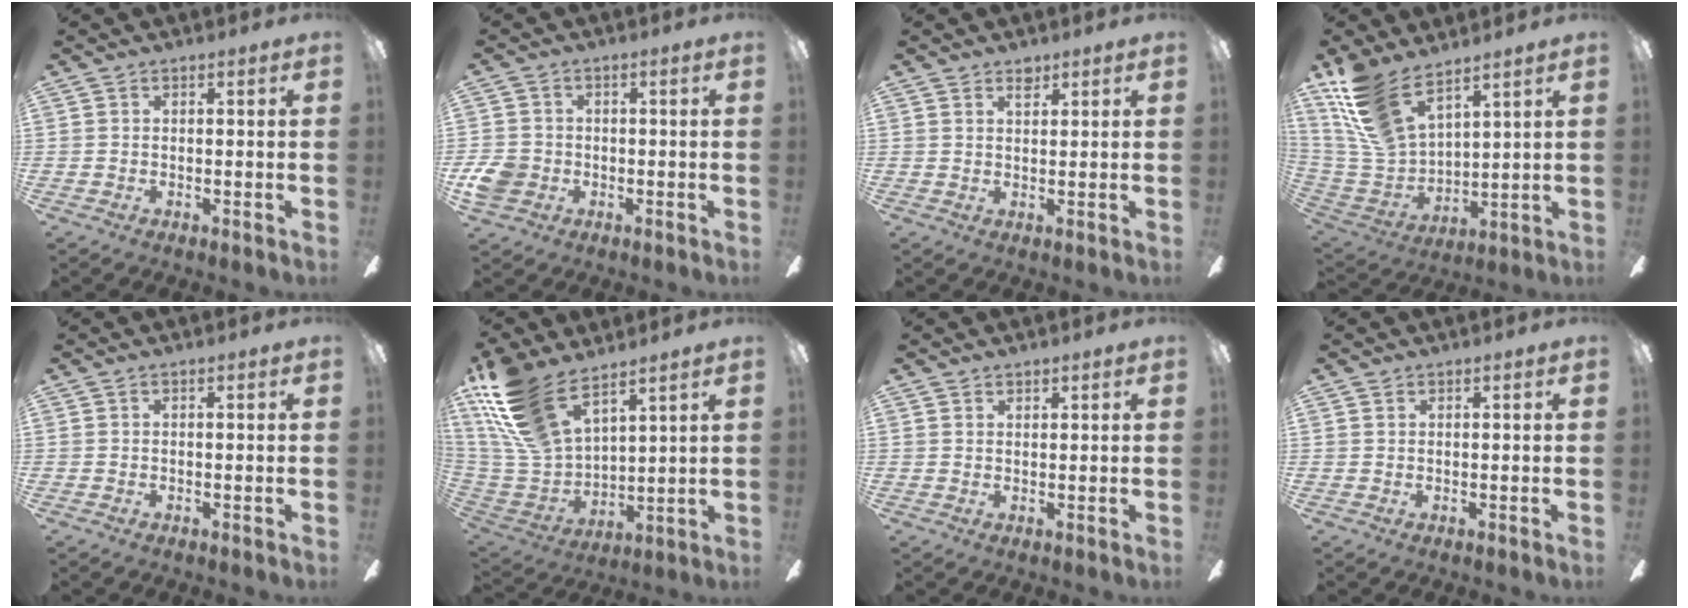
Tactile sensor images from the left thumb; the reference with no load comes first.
{"total": 5.9, "force": [-1.4, 5.1, 2.7], "torque": [-0.065, 0.008, -0.026]}
{"total": 2.3, "force": [1.9, 1.1, 0.7], "torque": [0.000, -0.008, 0.033]}
{"total": 15.8, "force": [11.7, 6.6, 8.2], "torque": [-0.216, -0.056, 0.220]}
{"total": 0.0}
{"total": 19.3, "force": [13.3, 8.7, 11.0], "torque": [-0.271, -0.065, 0.248]}
{"total": 1.4, "force": [1.3, 0.6, 0.0], "torque": [0.000, -0.001, 0.025]}
{"total": 0.6, "force": [0.5, 0.3, 0.2], "torque": [-0.003, 0.002, 0.010]}